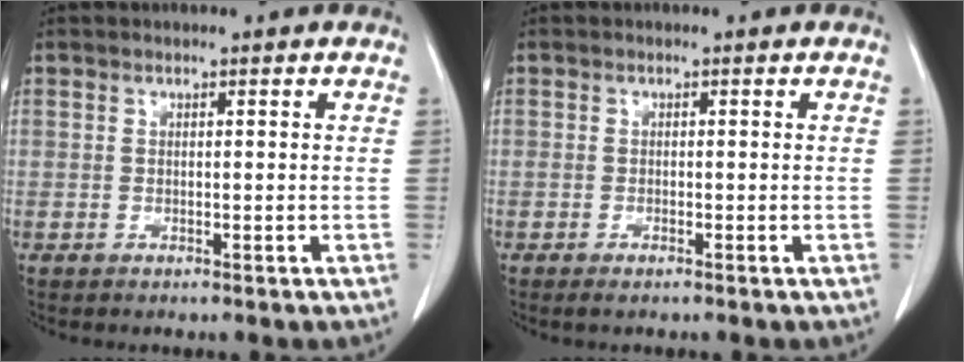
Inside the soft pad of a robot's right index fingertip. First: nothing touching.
{"total": 1.0, "force": [-0.7, 0.2, 0.7], "torque": [-0.009, -0.002, -0.006]}